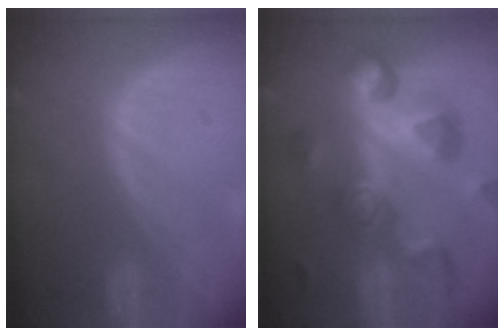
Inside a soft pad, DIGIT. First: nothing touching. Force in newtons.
{"total": 11.0, "press": 9.8, "slide": 4.9}